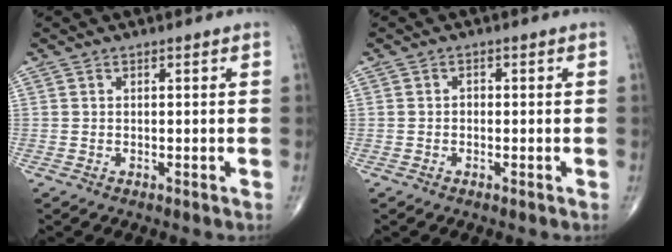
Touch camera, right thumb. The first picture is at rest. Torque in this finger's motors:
{"motor_torque": [0.11, 0.34, 0.17, 0.12, -0.02]}